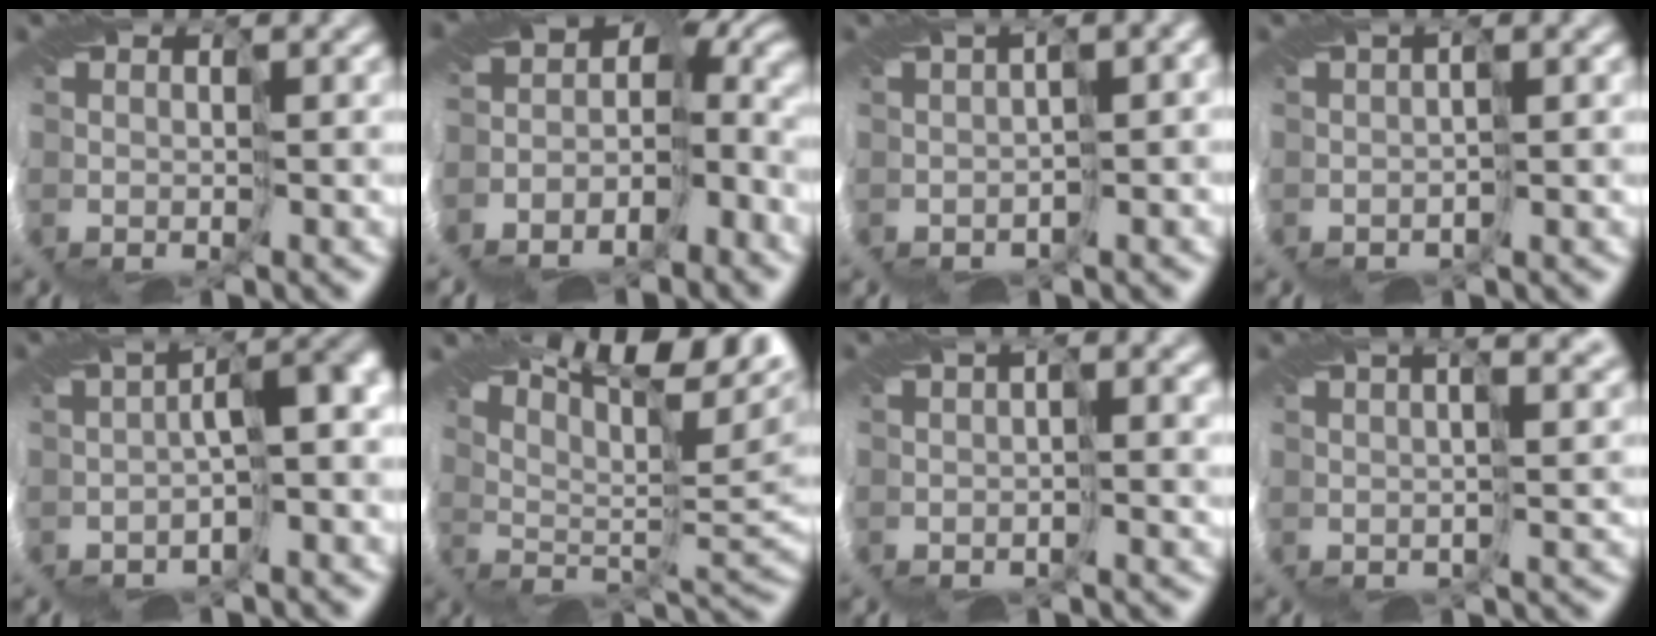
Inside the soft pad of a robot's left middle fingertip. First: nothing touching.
{"total": 10.1, "force": [-5.9, 6.3, 5.3], "torque": [-0.109, -0.008, -0.054]}
{"total": 6.5, "force": [-0.8, 3.1, 5.6], "torque": [-0.086, 0.010, 0.012]}
{"total": 1.0, "force": [0.0, 0.4, 0.9], "torque": [-0.007, 0.012, 0.001]}
{"total": 4.8, "force": [-1.8, 1.2, 4.2], "torque": [-0.051, 0.011, -0.026]}
{"total": 10.7, "force": [6.7, 2.7, 7.9], "torque": [-0.112, 0.030, 0.104]}
{"total": 3.0, "force": [1.4, 1.1, 2.5], "torque": [-0.034, 0.006, 0.022]}
{"total": 7.2, "force": [4.4, 2.7, 5.0], "torque": [-0.066, 0.041, 0.055]}